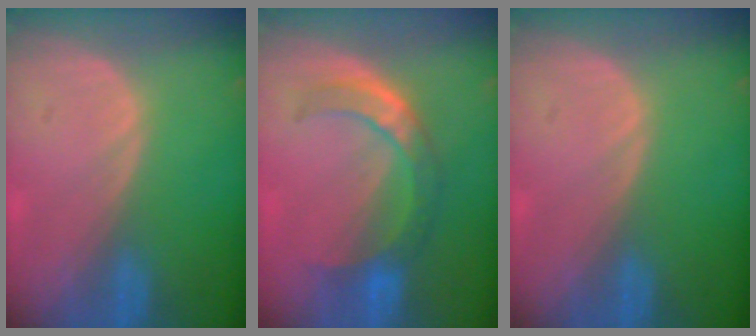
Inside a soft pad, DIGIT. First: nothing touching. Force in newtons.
{"total": 6.8, "press": 6.6, "slide": 1.9}
{"total": 0.0}